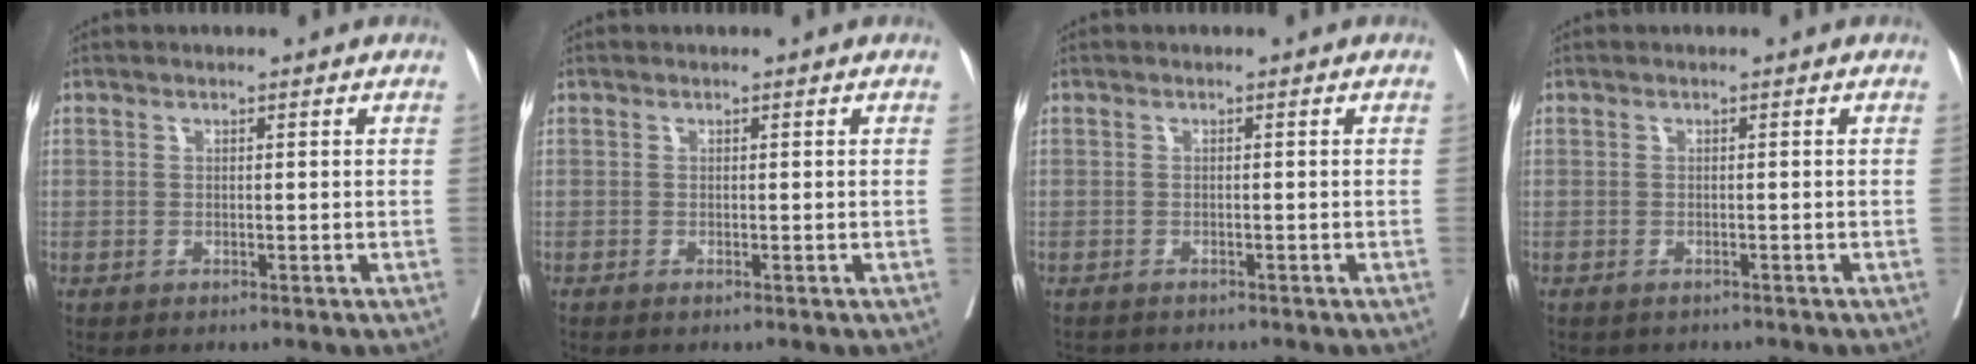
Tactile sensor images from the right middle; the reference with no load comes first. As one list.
[{"total": 0.0}, {"total": 2.9, "force": [-2.6, 1.2, 0.5], "torque": [-0.008, -0.004, -0.038]}, {"total": 1.9, "force": [-1.5, 1.0, 0.2], "torque": [-0.006, -0.001, -0.021]}]